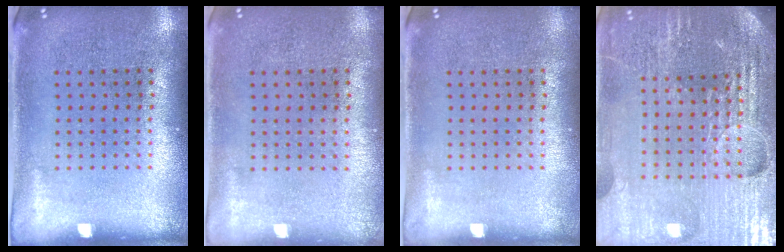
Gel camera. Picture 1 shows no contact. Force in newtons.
{"total": 0.0}
{"total": 0.0}
{"total": 5.7, "press": 5.1, "slide": 2.5}